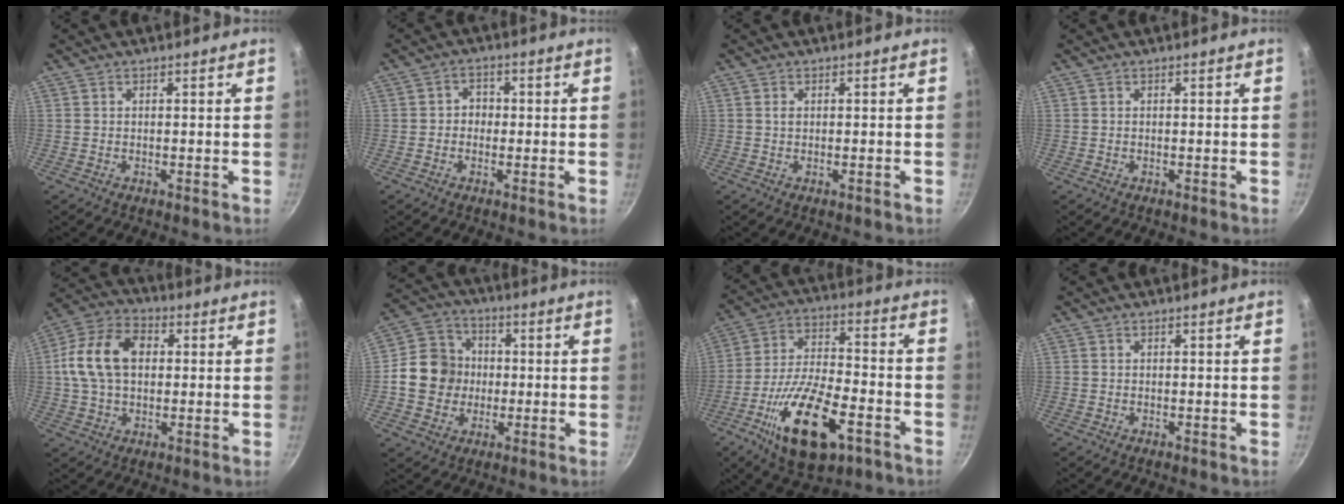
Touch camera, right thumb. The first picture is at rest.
{"total": 2.9, "force": [-0.4, 2.6, 1.2], "torque": [-0.001, 0.009, -0.011]}
{"total": 1.1, "force": [0.0, 0.5, 1.0], "torque": [-0.018, 0.001, -0.001]}
{"total": 0.0}
{"total": 13.9, "force": [1.8, 9.5, 10.0], "torque": [-0.169, 0.022, 0.018]}
{"total": 12.0, "force": [-0.7, 10.8, 5.2], "torque": [-0.062, 0.021, -0.026]}
{"total": 19.7, "force": [-8.7, 8.4, 15.5], "torque": [-0.272, 0.029, -0.152]}
{"total": 0.0}